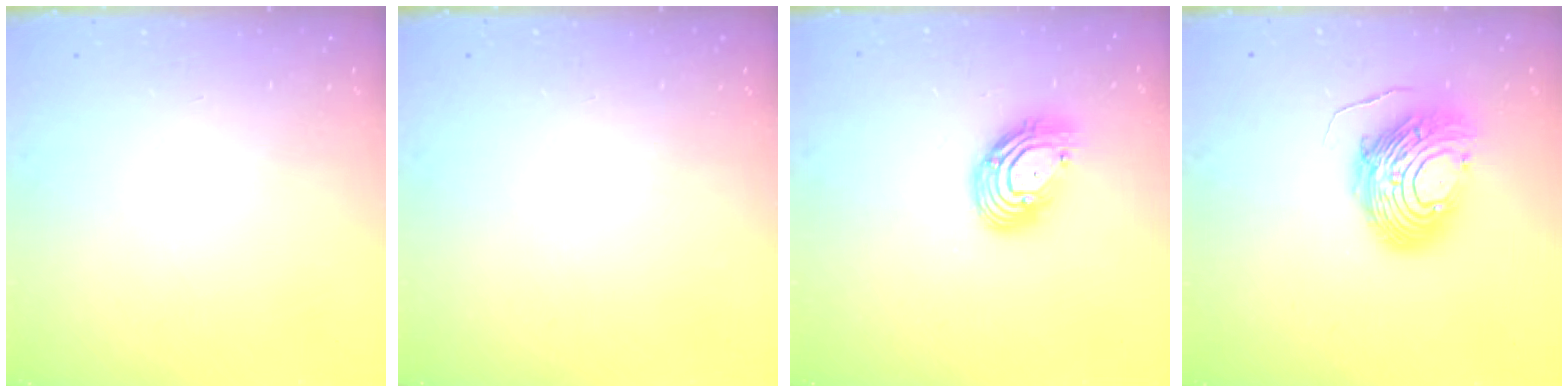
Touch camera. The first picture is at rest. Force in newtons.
{"total": 0.0}
{"total": 11.1, "press": 11.1, "slide": 0.7}
{"total": 12.6, "press": 12.6, "slide": 1.3}